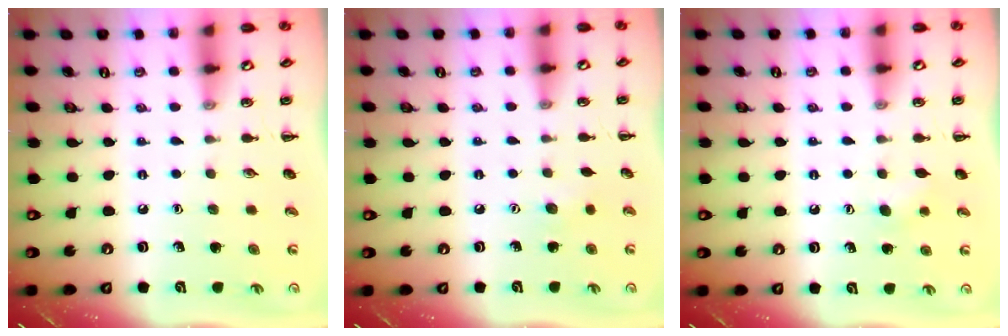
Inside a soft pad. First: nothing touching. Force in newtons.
{"total": 3.0, "press": 2.9, "slide": 0.6}
{"total": 3.0, "press": 2.9, "slide": 0.8}